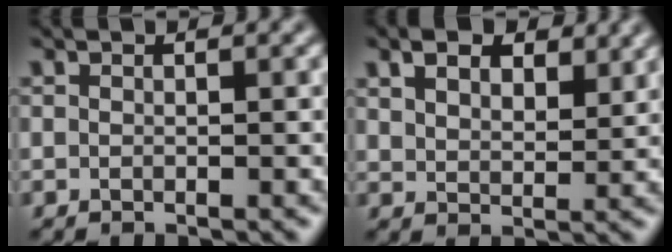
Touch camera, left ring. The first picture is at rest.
{"total": 4.5, "force": [2.9, 2.5, 2.4], "torque": [-0.042, -0.001, 0.047]}